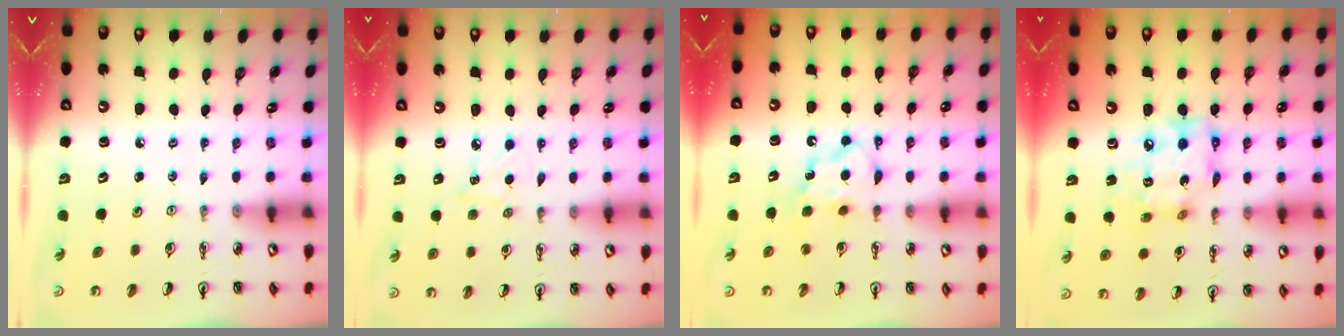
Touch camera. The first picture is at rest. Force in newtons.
{"total": 4.6, "press": 4.5, "slide": 0.6}
{"total": 6.8, "press": 6.8, "slide": 0.2}
{"total": 14.7, "press": 14.6, "slide": 1.8}